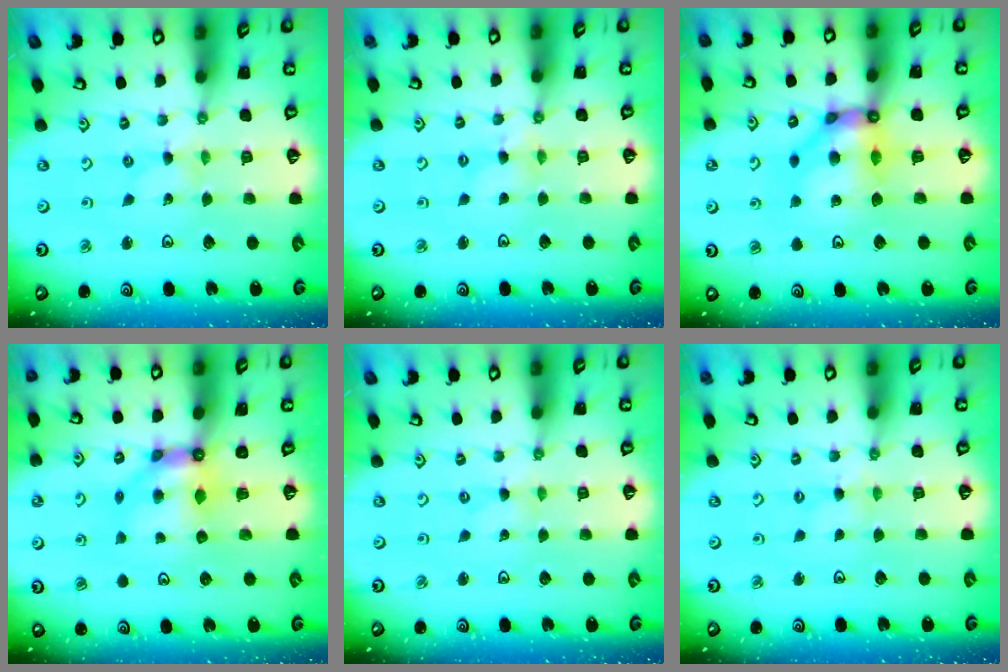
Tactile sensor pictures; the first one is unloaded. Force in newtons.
{"total": 2.6, "press": 2.6, "slide": 0.3}
{"total": 10.6, "press": 10.6, "slide": 0.9}
{"total": 6.9, "press": 6.9, "slide": 0.6}
{"total": 0.0}
{"total": 2.1, "press": 2.1, "slide": 0.4}